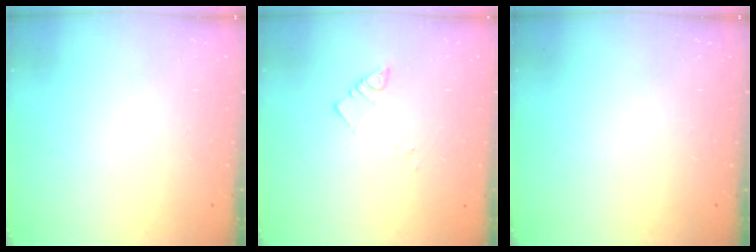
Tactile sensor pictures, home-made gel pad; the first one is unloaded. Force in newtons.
{"total": 2.5, "press": 2.5, "slide": 0.3}
{"total": 0.0}